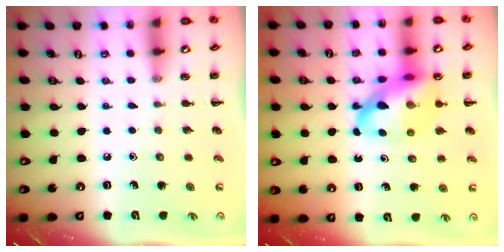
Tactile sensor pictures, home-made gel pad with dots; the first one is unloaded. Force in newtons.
{"total": 16.0, "press": 15.4, "slide": 4.1}